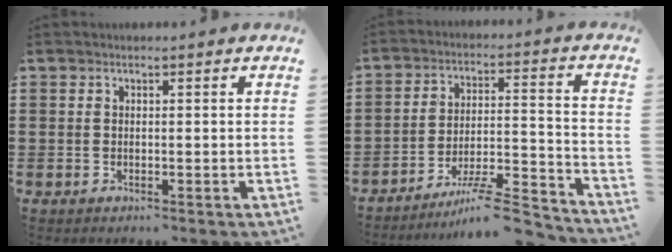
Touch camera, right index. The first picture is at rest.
{"total": 9.3, "force": [-8.0, 0.9, 4.7], "torque": [-0.072, 0.013, -0.151]}